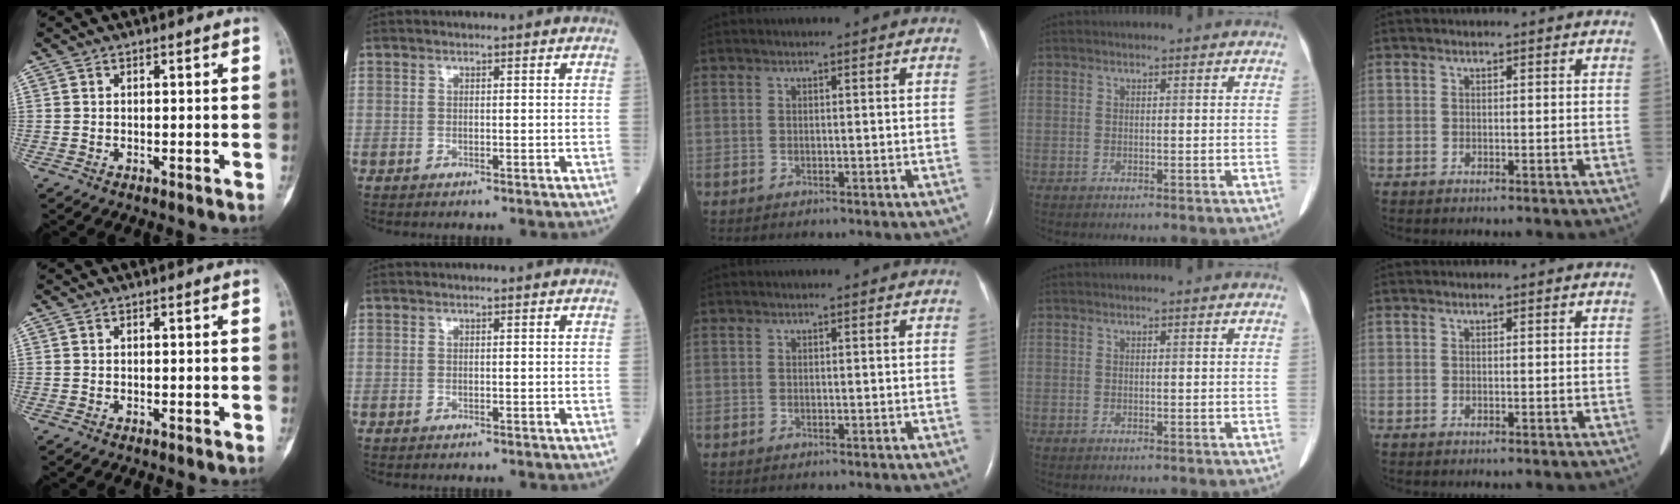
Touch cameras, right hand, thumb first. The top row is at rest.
{}